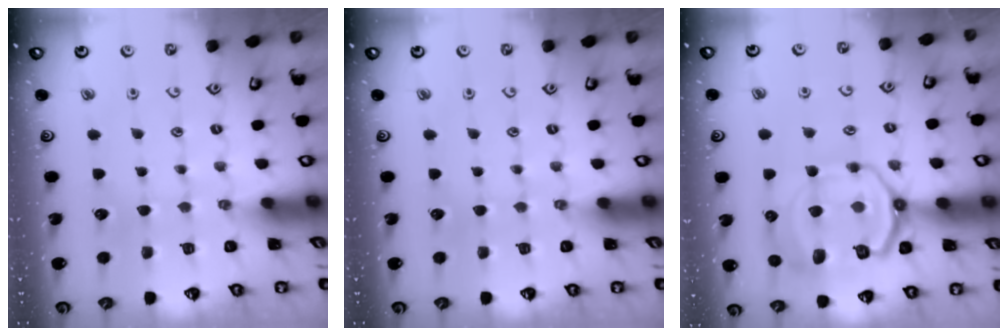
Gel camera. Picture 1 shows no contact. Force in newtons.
{"total": 0.0}
{"total": 14.2, "press": 14.1, "slide": 1.6}